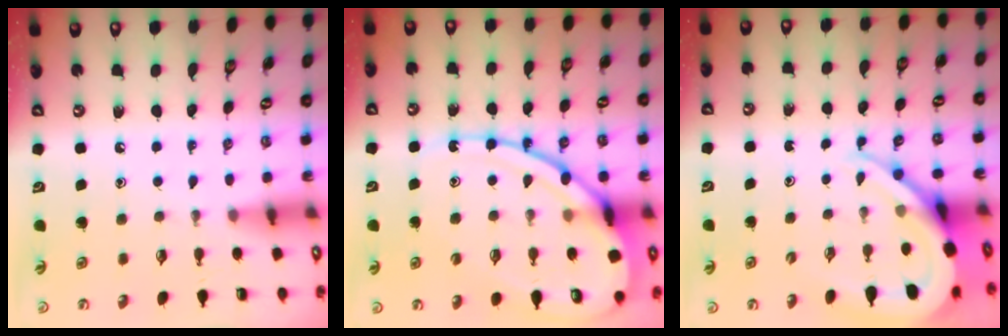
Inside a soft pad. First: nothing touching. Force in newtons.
{"total": 17.8, "press": 17.7, "slide": 1.6}
{"total": 10.8, "press": 10.7, "slide": 1.2}